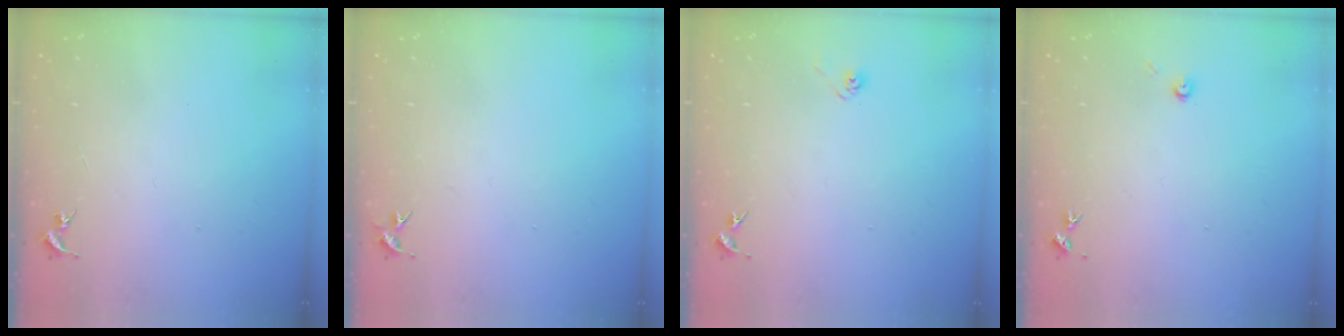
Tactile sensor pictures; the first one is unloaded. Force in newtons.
{"total": 3.6, "press": 3.5, "slide": 0.4}
{"total": 3.3, "press": 3.0, "slide": 1.2}
{"total": 3.9, "press": 3.9, "slide": 0.5}